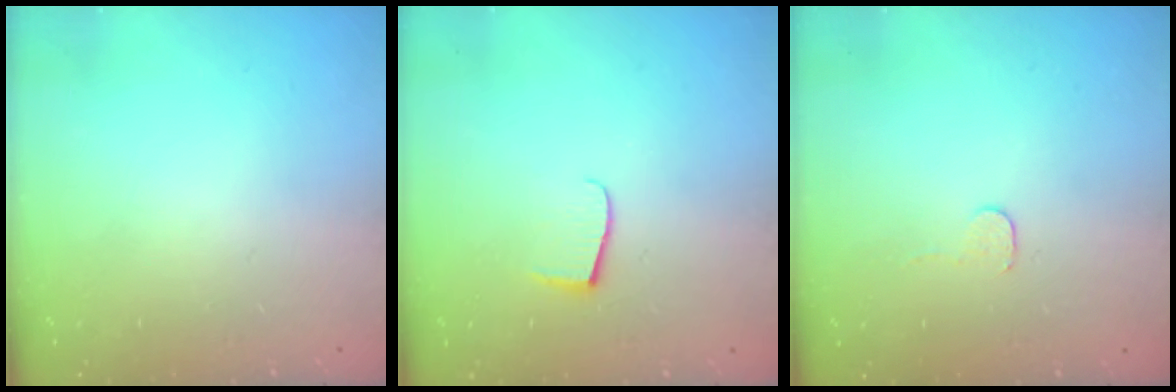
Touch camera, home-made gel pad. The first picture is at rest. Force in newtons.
{"total": 5.9, "press": 5.9, "slide": 0.4}
{"total": 2.7, "press": 2.7, "slide": 0.2}